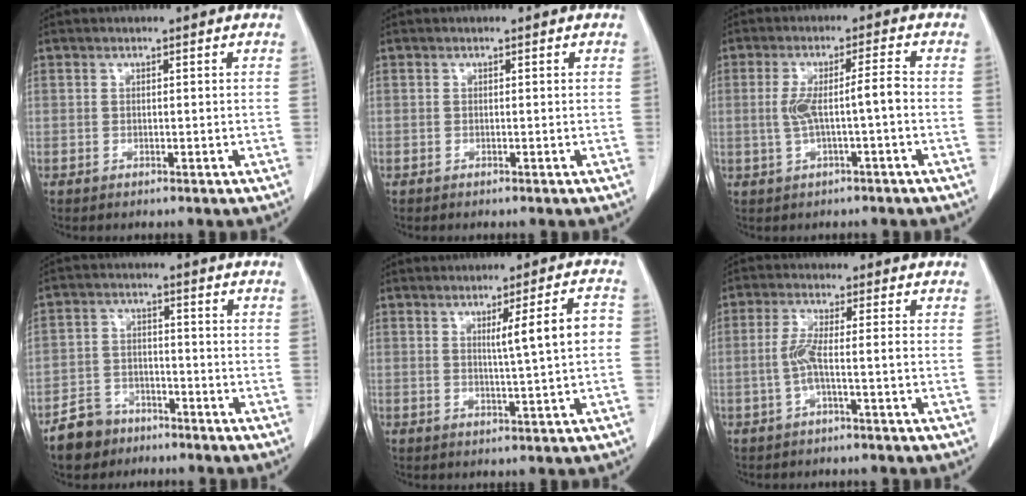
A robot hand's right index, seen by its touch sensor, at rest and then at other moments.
{"total": 0.0}
{"total": 5.6, "force": [-0.8, 0.2, 5.5], "torque": [-0.105, 0.016, -0.009]}
{"total": 6.3, "force": [-4.6, 4.2, 0.9], "torque": [-0.020, 0.007, -0.078]}
{"total": 6.2, "force": [0.5, -0.3, 6.2], "torque": [-0.090, 0.005, 0.010]}
{"total": 3.8, "force": [-1.1, -0.1, 3.7], "torque": [-0.077, 0.006, -0.022]}